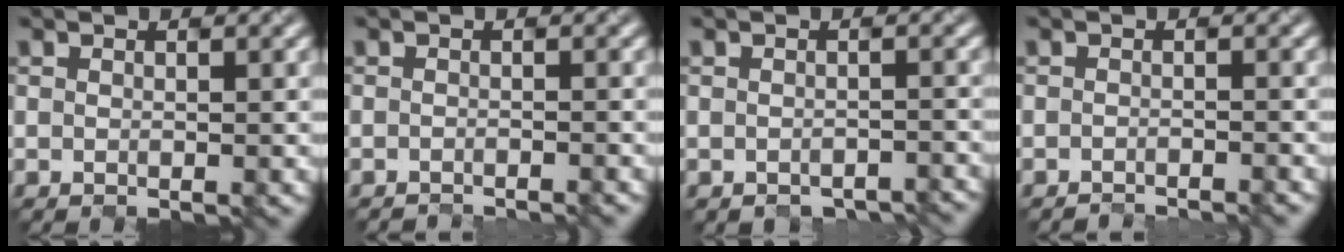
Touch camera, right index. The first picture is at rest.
{"total": 0.9, "force": [-0.8, 0.3, 0.4], "torque": [0.012, -0.004, -0.024]}
{"total": 1.9, "force": [-1.8, 0.6, 0.4], "torque": [-0.003, -0.009, -0.012]}
{"total": 1.2, "force": [-1.1, 0.2, 0.5], "torque": [0.012, -0.006, -0.028]}